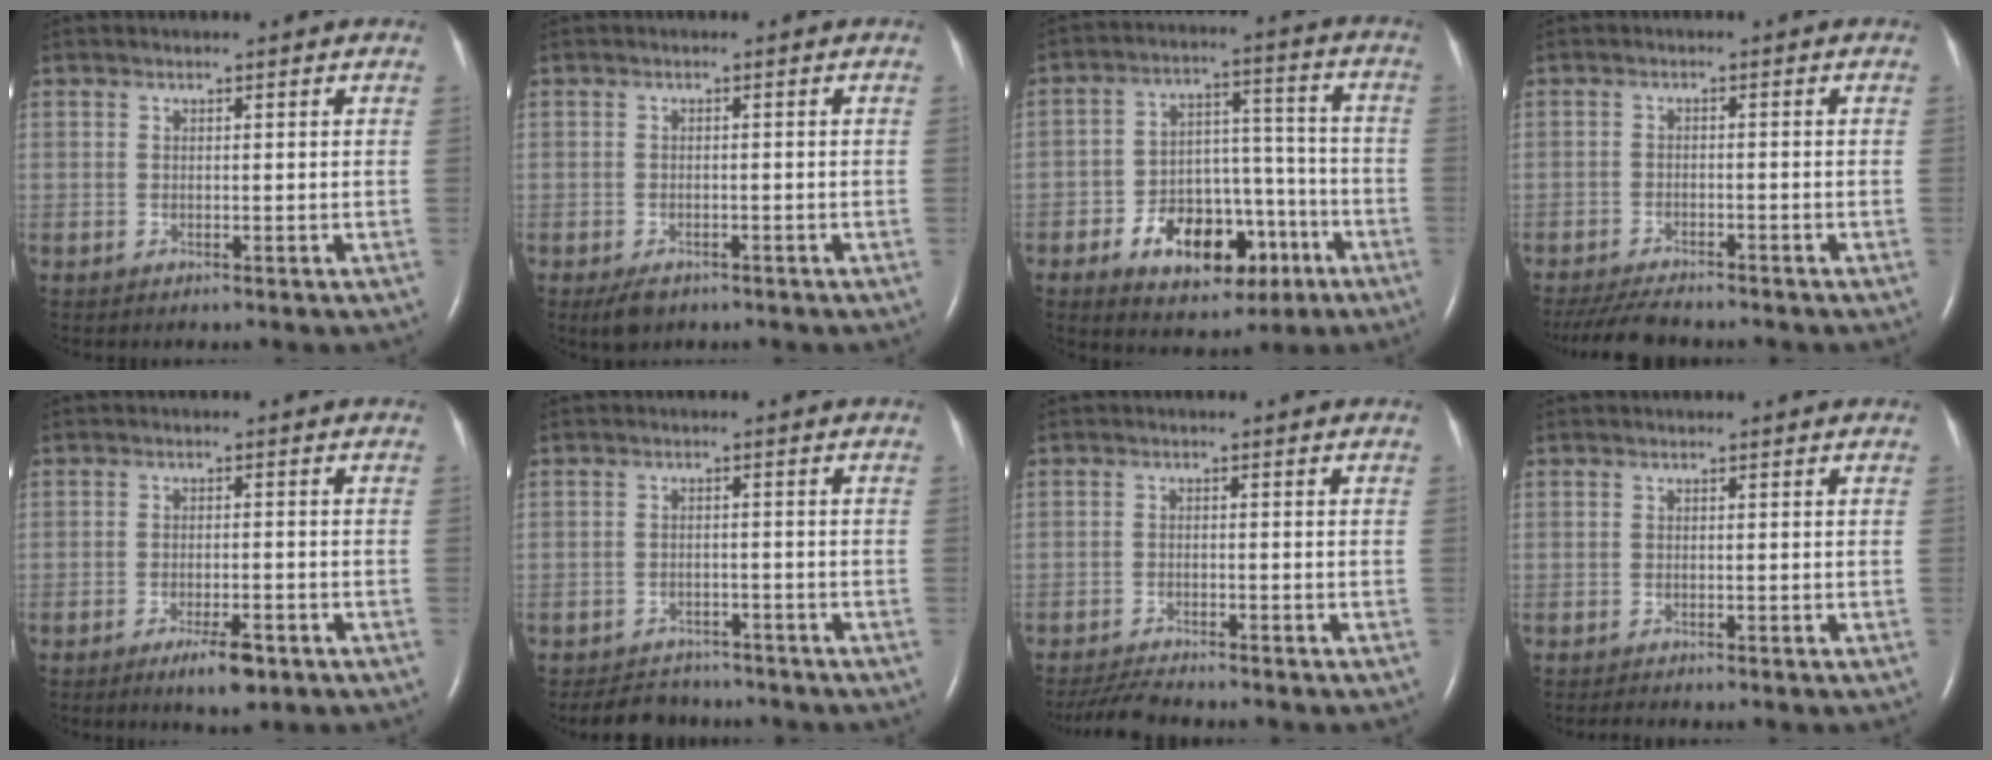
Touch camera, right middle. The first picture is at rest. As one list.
[{"total": 2.9, "force": [-1.9, 1.5, 1.5], "torque": [-0.032, -0.005, -0.023]}, {"total": 14.2, "force": [-6.6, 8.1, 9.5], "torque": [-0.146, 0.031, -0.089]}, {"total": 7.4, "force": [-6.7, 1.1, 3.0], "torque": [-0.050, -0.019, -0.108]}, {"total": 4.8, "force": [-3.0, 1.1, 3.6], "torque": [-0.064, -0.005, -0.043]}, {"total": 6.2, "force": [-5.6, 2.4, 0.8], "torque": [-0.015, -0.002, -0.080]}, {"total": 5.0, "force": [-4.7, 0.0, 1.7], "torque": [-0.032, -0.021, -0.081]}, {"total": 0.9, "force": [-0.9, 0.0, 0.3], "torque": [-0.013, -0.006, -0.014]}]